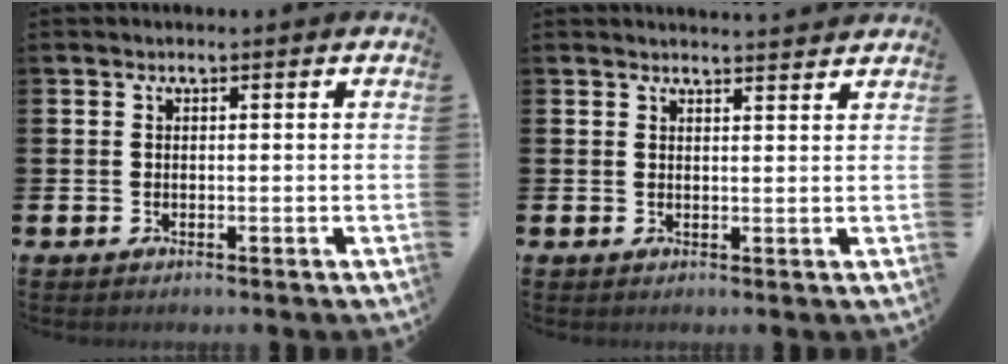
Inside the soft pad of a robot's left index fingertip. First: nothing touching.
{"total": 2.2, "force": [2.2, 0.0, -0.1], "torque": [0.007, -0.016, 0.038]}